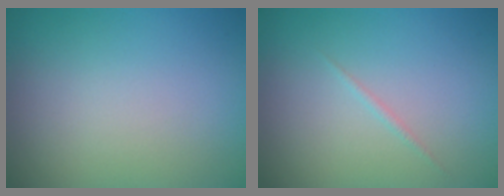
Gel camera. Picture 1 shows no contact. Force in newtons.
{"total": 0.5, "press": 0.5, "slide": 0.0}